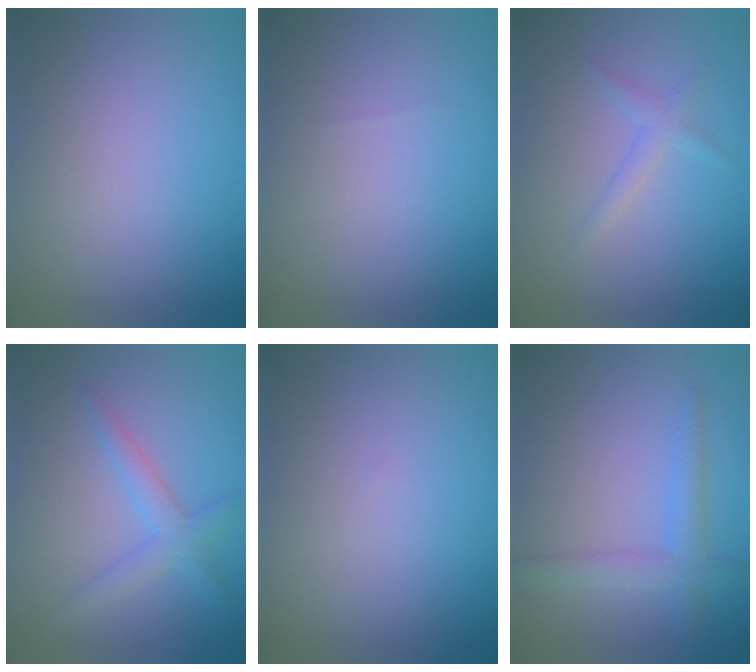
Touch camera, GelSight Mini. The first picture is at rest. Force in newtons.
{"total": 0.0}
{"total": 1.3, "press": 1.3, "slide": 0.1}
{"total": 2.4, "press": 2.4, "slide": 0.2}
{"total": 0.0}
{"total": 2.7, "press": 2.7, "slide": 0.0}